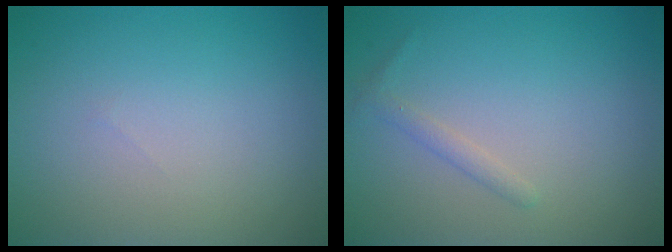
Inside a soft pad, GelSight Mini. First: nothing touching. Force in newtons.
{"total": 1.1, "press": 1.1, "slide": 0.1}